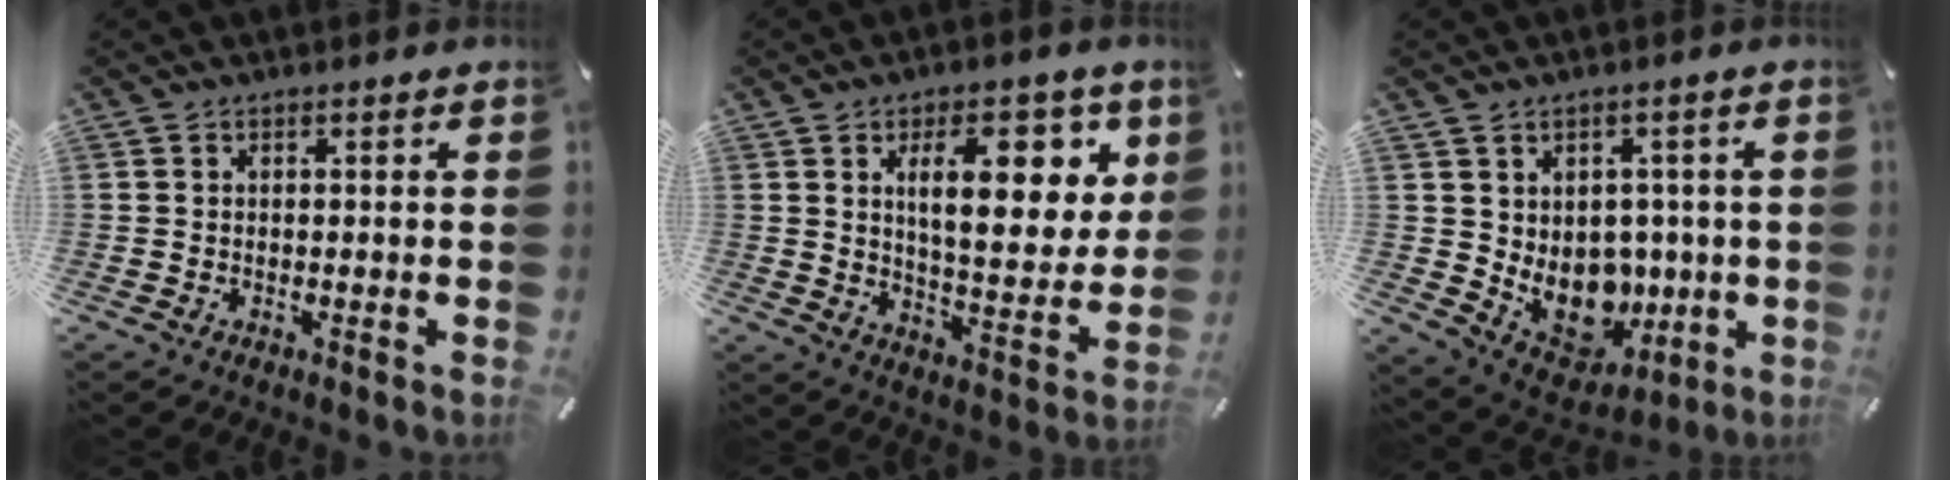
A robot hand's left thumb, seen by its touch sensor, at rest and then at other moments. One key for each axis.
{"total": 16.9, "fx": 6.9, "fy": 7.4, "fz": 13.5, "tx": -0.197, "ty": -0.012, "tz": 0.107}
{"total": 11.0, "fx": 0.1, "fy": 9.6, "fz": 5.2, "tx": -0.078, "ty": -0.032, "tz": 0.015}